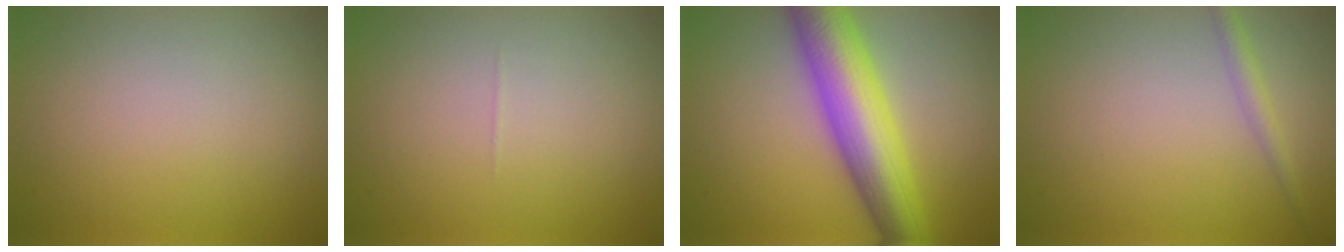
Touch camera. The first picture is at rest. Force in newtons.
{"total": 0.0}
{"total": 9.6, "press": 9.6, "slide": 0.3}
{"total": 1.5, "press": 1.5, "slide": 0.0}